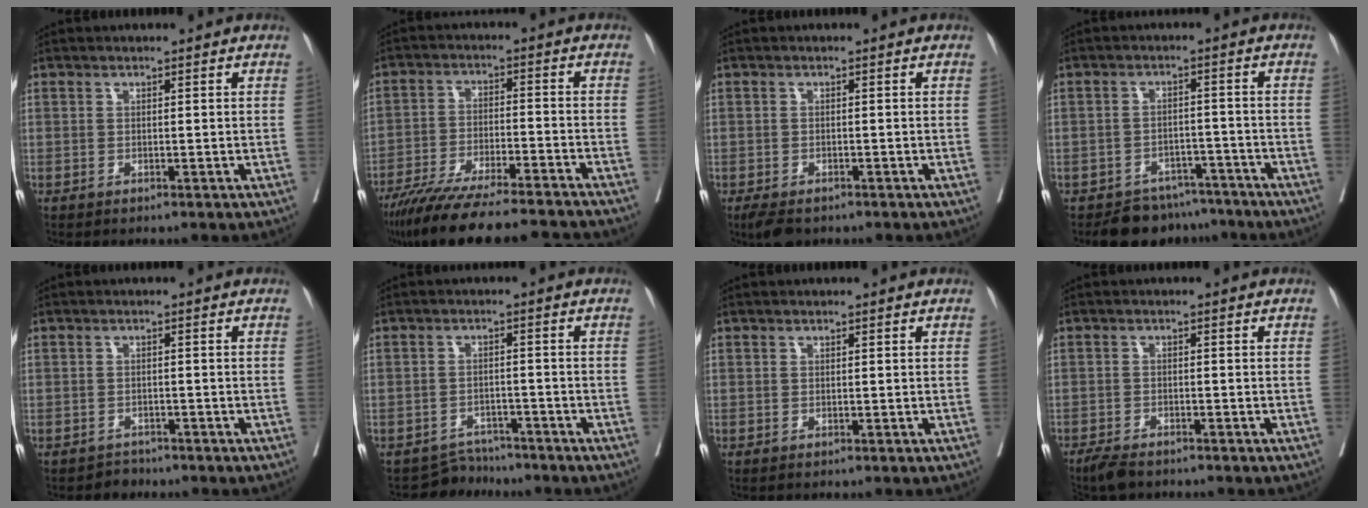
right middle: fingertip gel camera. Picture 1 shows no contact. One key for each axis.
{"total": 19.5, "fx": -17.3, "fy": 1.8, "fz": 8.8, "tx": -0.138, "ty": -0.026, "tz": -0.264}
{"total": 3.7, "fx": -2.8, "fy": 1.6, "fz": 1.9, "tx": -0.031, "ty": -0.008, "tz": -0.043}
{"total": 7.3, "fx": -6.4, "fy": 3.4, "fz": 0.3, "tx": 0.015, "ty": 0.017, "tz": -0.091}
{"total": 1.7, "fx": -1.4, "fy": 0.8, "fz": -0.6, "tx": 0.010, "ty": 0.002, "tz": -0.026}
{"total": 3.8, "fx": -3.5, "fy": 1.0, "fz": -1.2, "tx": 0.023, "ty": 0.008, "tz": -0.054}
{"total": 0.0}
{"total": 4.2, "fx": -3.6, "fy": 1.0, "fz": 1.9, "tx": -0.031, "ty": -0.009, "tz": -0.060}